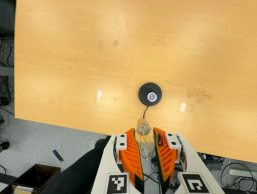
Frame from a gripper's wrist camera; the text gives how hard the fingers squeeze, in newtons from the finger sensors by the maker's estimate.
{"total": 21.6, "left": 27.1, "right": 16.1}